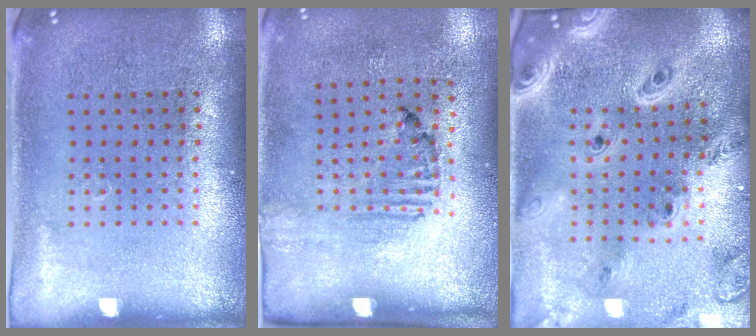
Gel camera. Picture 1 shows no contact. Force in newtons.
{"total": 1.6, "press": 1.1, "slide": 1.2}
{"total": 3.9, "press": 3.0, "slide": 2.5}